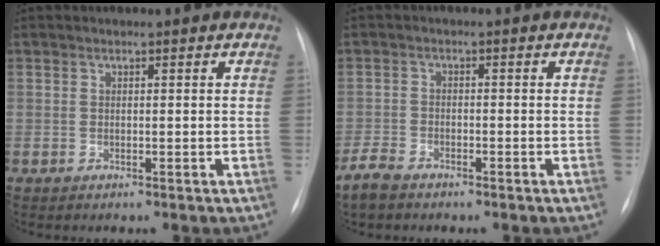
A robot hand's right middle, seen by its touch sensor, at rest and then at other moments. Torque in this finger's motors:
{"motor_torque": [0.19, -0.41, 0.02, 0.04]}